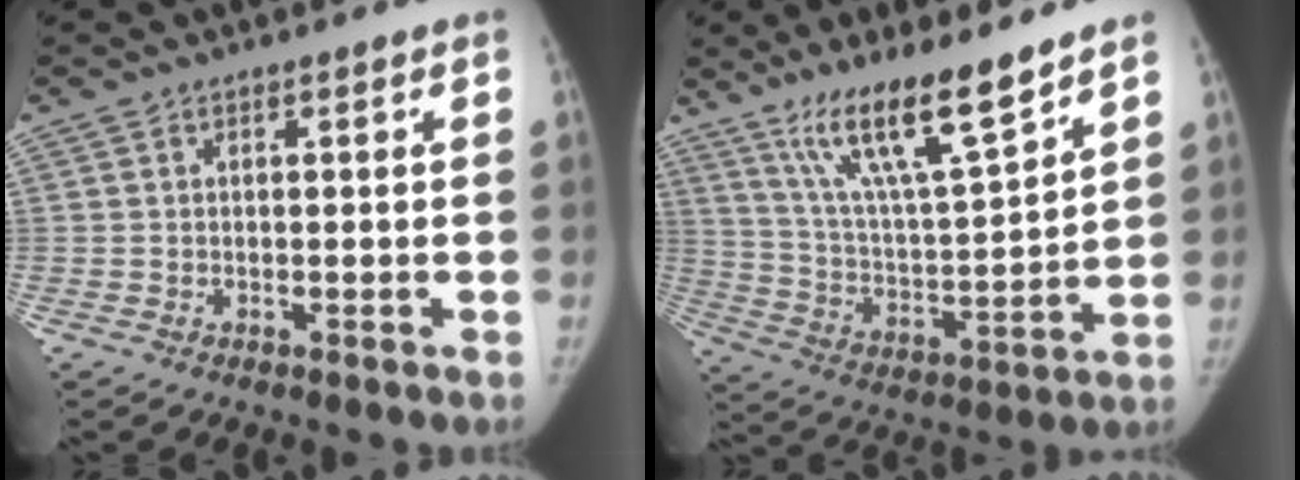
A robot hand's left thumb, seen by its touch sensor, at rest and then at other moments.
{"total": 15.5, "force": [11.5, 2.1, 10.2], "torque": [-0.164, -0.073, 0.215]}